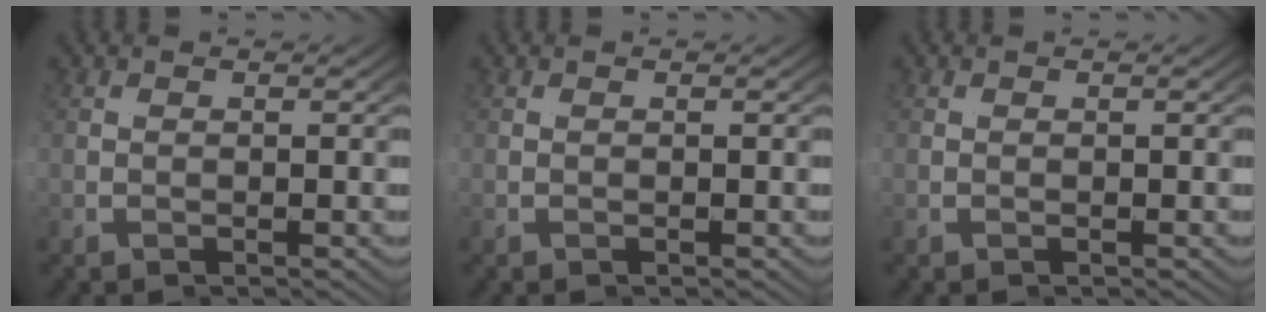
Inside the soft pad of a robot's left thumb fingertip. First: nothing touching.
{"total": 0.0}
{"total": 0.0}